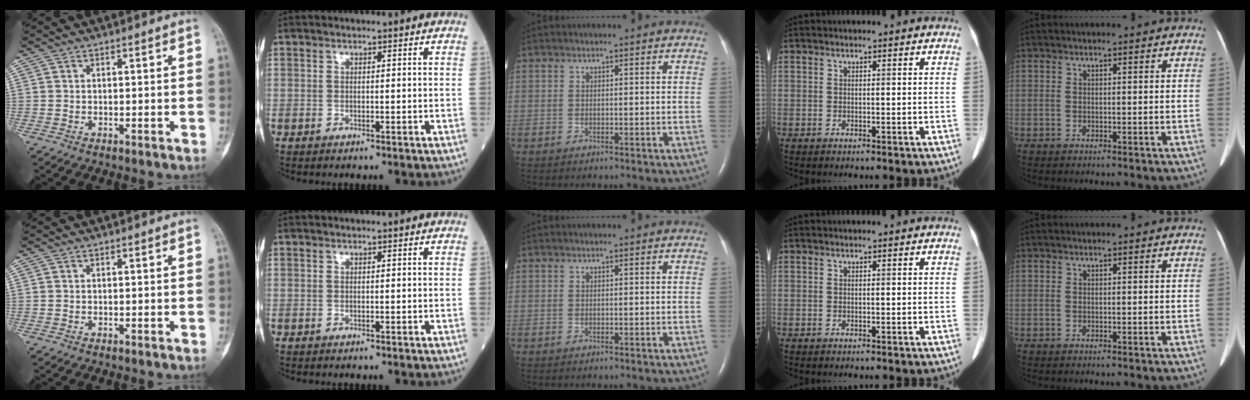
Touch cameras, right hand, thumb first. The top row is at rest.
{}